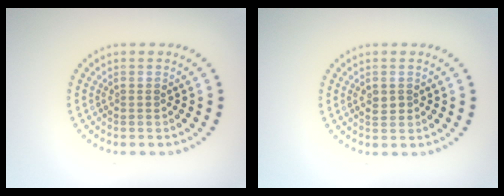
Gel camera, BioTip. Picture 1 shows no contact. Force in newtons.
{"total": 1.3, "press": 1.3, "slide": 0.1}